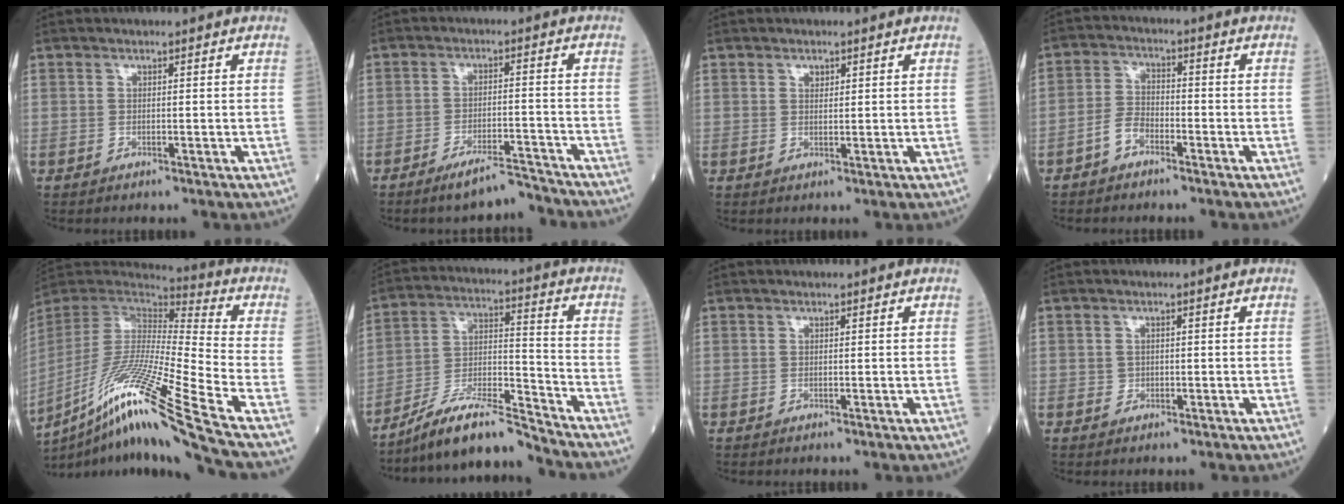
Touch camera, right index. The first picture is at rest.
{"total": 5.7, "force": [-5.3, 0.4, 2.0], "torque": [-0.029, -0.007, -0.093]}
{"total": 1.2, "force": [0.7, 0.7, 0.6], "torque": [-0.008, -0.002, 0.010]}
{"total": 3.7, "force": [-2.4, 1.9, 2.1], "torque": [-0.045, 0.008, -0.049]}
{"total": 24.2, "force": [-14.4, -1.3, 19.5], "torque": [-0.369, -0.044, -0.272]}
{"total": 12.9, "force": [-11.7, 0.7, 5.5], "torque": [-0.098, 0.016, -0.209]}
{"total": 0.0}
{"total": 1.0, "force": [-0.3, 0.9, 0.2], "torque": [-0.001, 0.003, -0.005]}